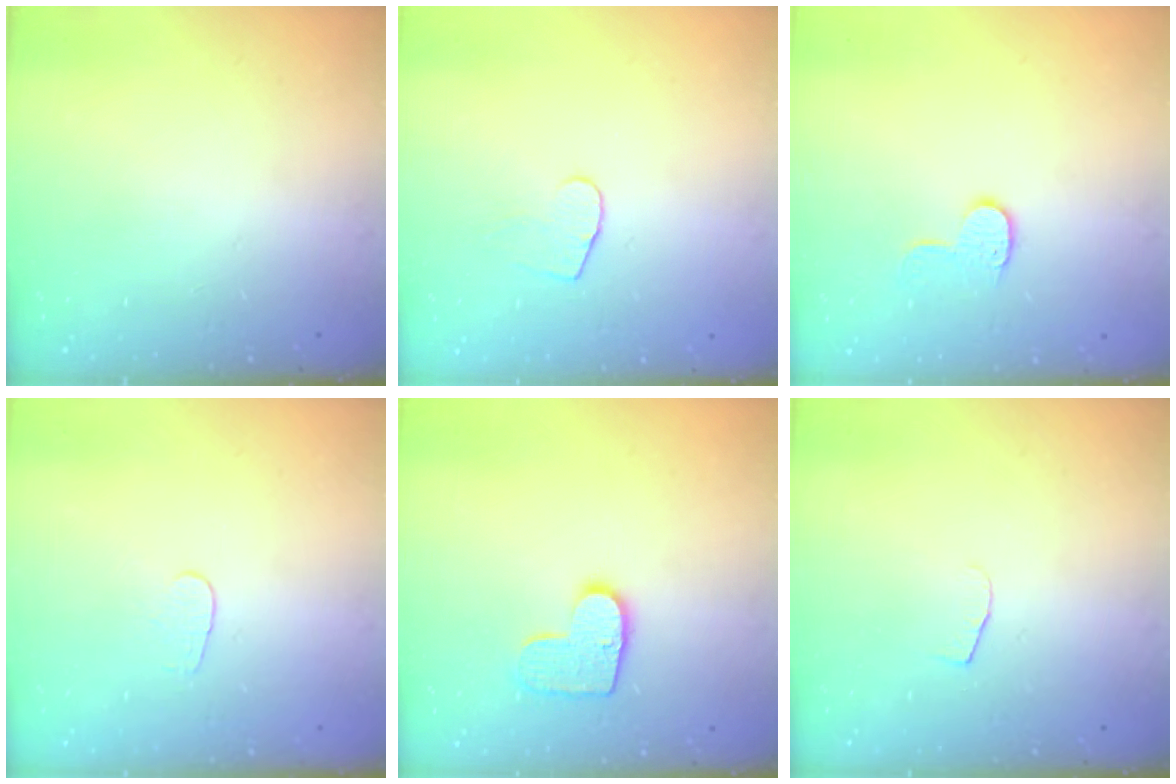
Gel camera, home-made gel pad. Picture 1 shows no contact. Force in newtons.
{"total": 5.0, "press": 5.0, "slide": 0.4}
{"total": 6.9, "press": 6.9, "slide": 0.1}
{"total": 4.0, "press": 4.0, "slide": 0.3}
{"total": 10.0, "press": 10.0, "slide": 0.5}
{"total": 4.2, "press": 4.1, "slide": 0.4}